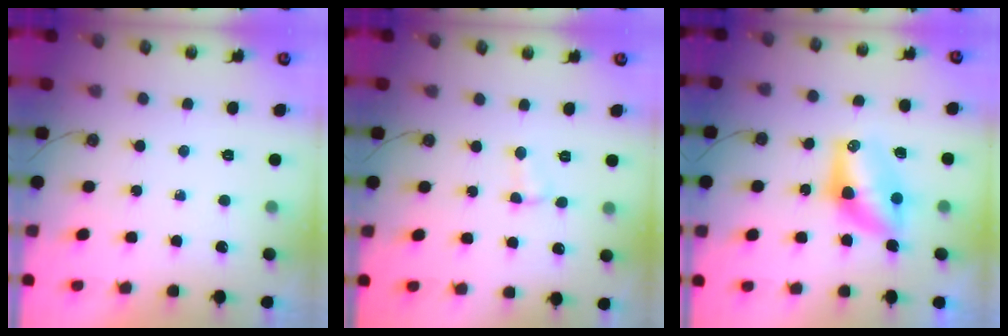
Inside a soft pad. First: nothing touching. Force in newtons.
{"total": 2.8, "press": 2.8, "slide": 0.3}
{"total": 9.9, "press": 9.1, "slide": 3.9}